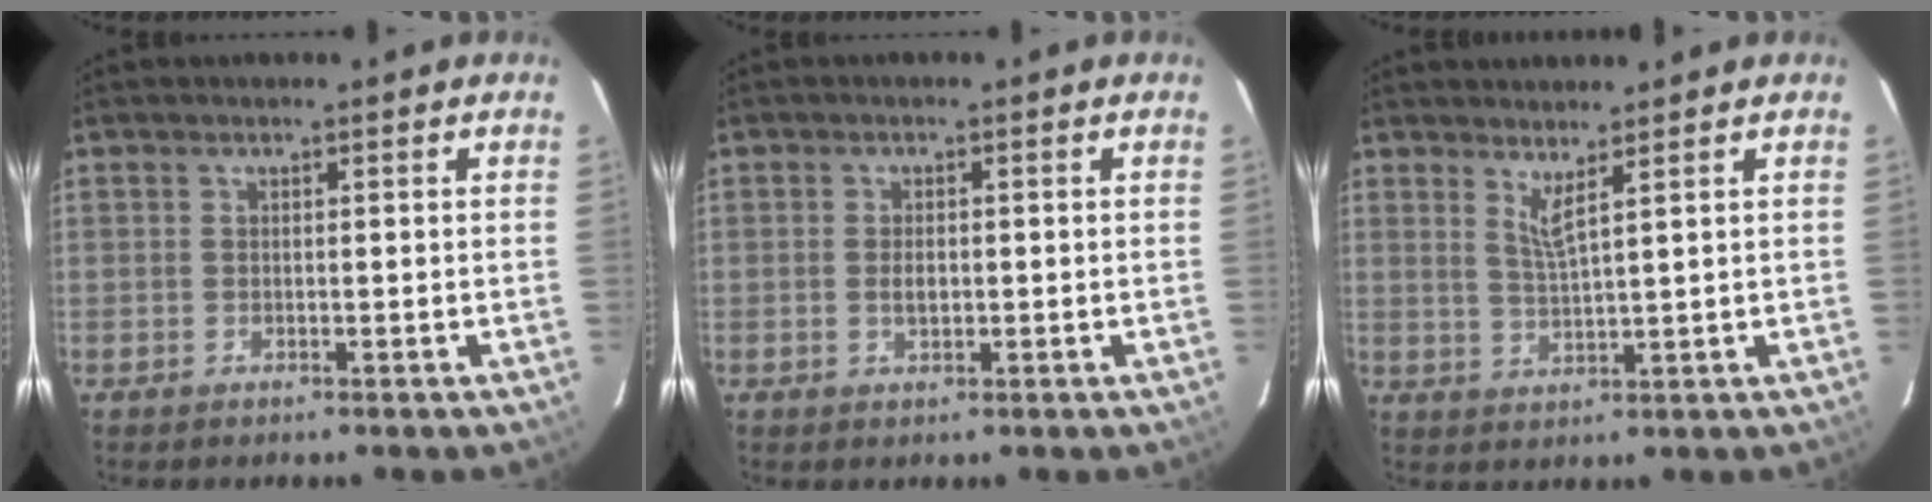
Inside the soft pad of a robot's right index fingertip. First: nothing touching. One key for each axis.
{"total": 2.2, "fx": -0.2, "fy": 1.3, "fz": 1.7, "tx": -0.031, "ty": 0.000, "tz": -0.002}
{"total": 3.3, "fx": 2.4, "fy": -0.5, "fz": 2.2, "tx": -0.045, "ty": -0.011, "tz": 0.041}